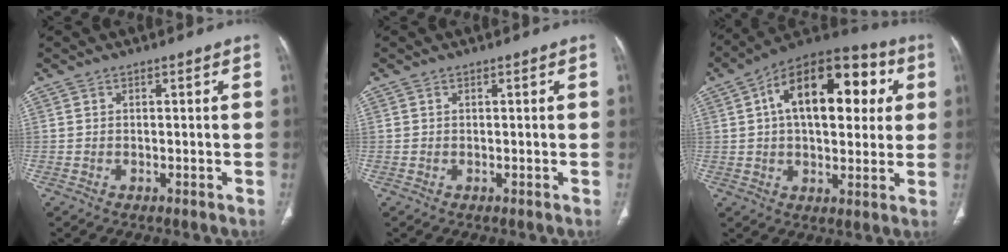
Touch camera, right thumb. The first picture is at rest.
{"total": 0.0}
{"total": 22.3, "force": [5.3, 12.1, 17.9], "torque": [-0.237, 0.023, 0.070]}